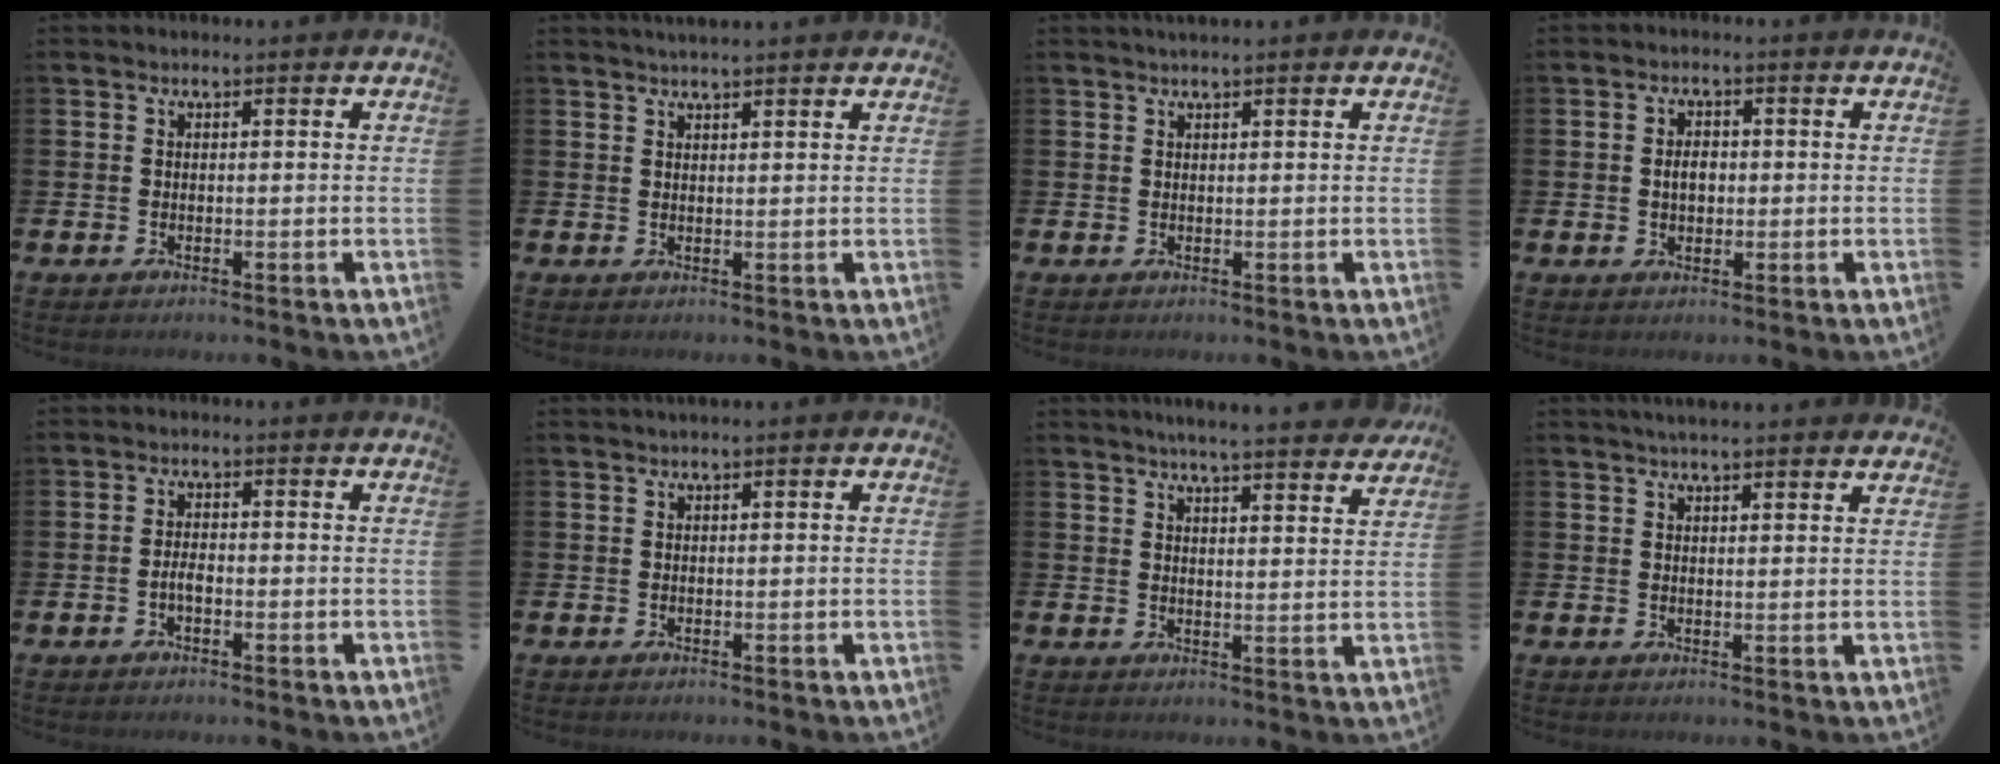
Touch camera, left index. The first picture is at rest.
{"total": 2.1, "force": [2.1, -0.1, 0.6], "torque": [-0.009, -0.005, 0.036]}
{"total": 1.1, "force": [0.9, 0.0, 0.6], "torque": [-0.006, 0.000, 0.015]}
{"total": 2.6, "force": [0.1, 1.8, 1.9], "torque": [-0.017, -0.001, -0.004]}
{"total": 2.0, "force": [-0.7, 0.9, 1.6], "torque": [-0.026, 0.001, -0.014]}
{"total": 0.6, "force": [0.3, 0.0, 0.5], "torque": [-0.004, 0.000, 0.003]}
{"total": 5.2, "force": [5.1, -0.5, 1.2], "torque": [-0.025, -0.032, 0.087]}
{"total": 3.0, "force": [2.9, -0.1, 0.8], "torque": [-0.015, -0.010, 0.052]}